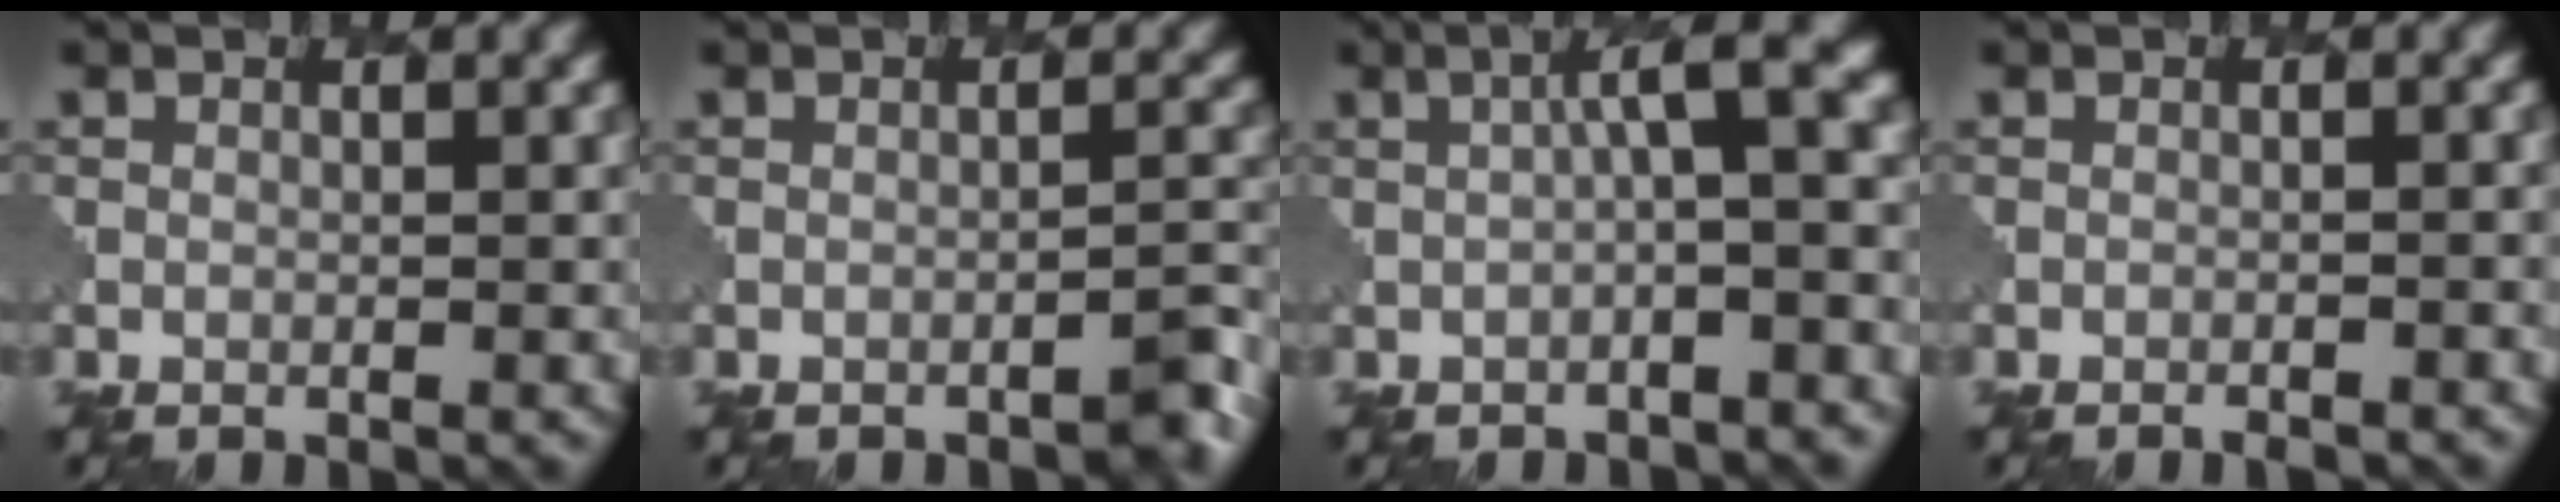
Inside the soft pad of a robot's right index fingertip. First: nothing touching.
{"total": 2.7, "force": [-2.2, 0.4, 1.5], "torque": [-0.012, 0.008, -0.034]}
{"total": 5.7, "force": [0.0, 1.4, 5.5], "torque": [-0.063, 0.020, -0.006]}
{"total": 1.7, "force": [-1.5, 0.3, 0.5], "torque": [0.003, 0.004, -0.021]}